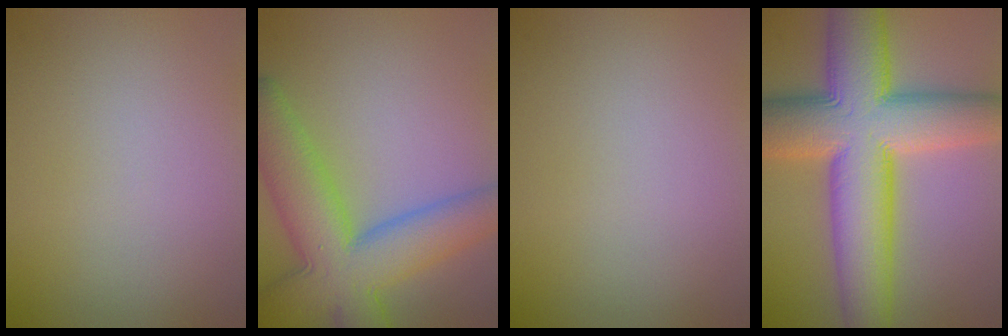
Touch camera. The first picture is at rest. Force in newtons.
{"total": 10.4, "press": 10.4, "slide": 0.4}
{"total": 0.0}
{"total": 13.9, "press": 13.9, "slide": 0.5}